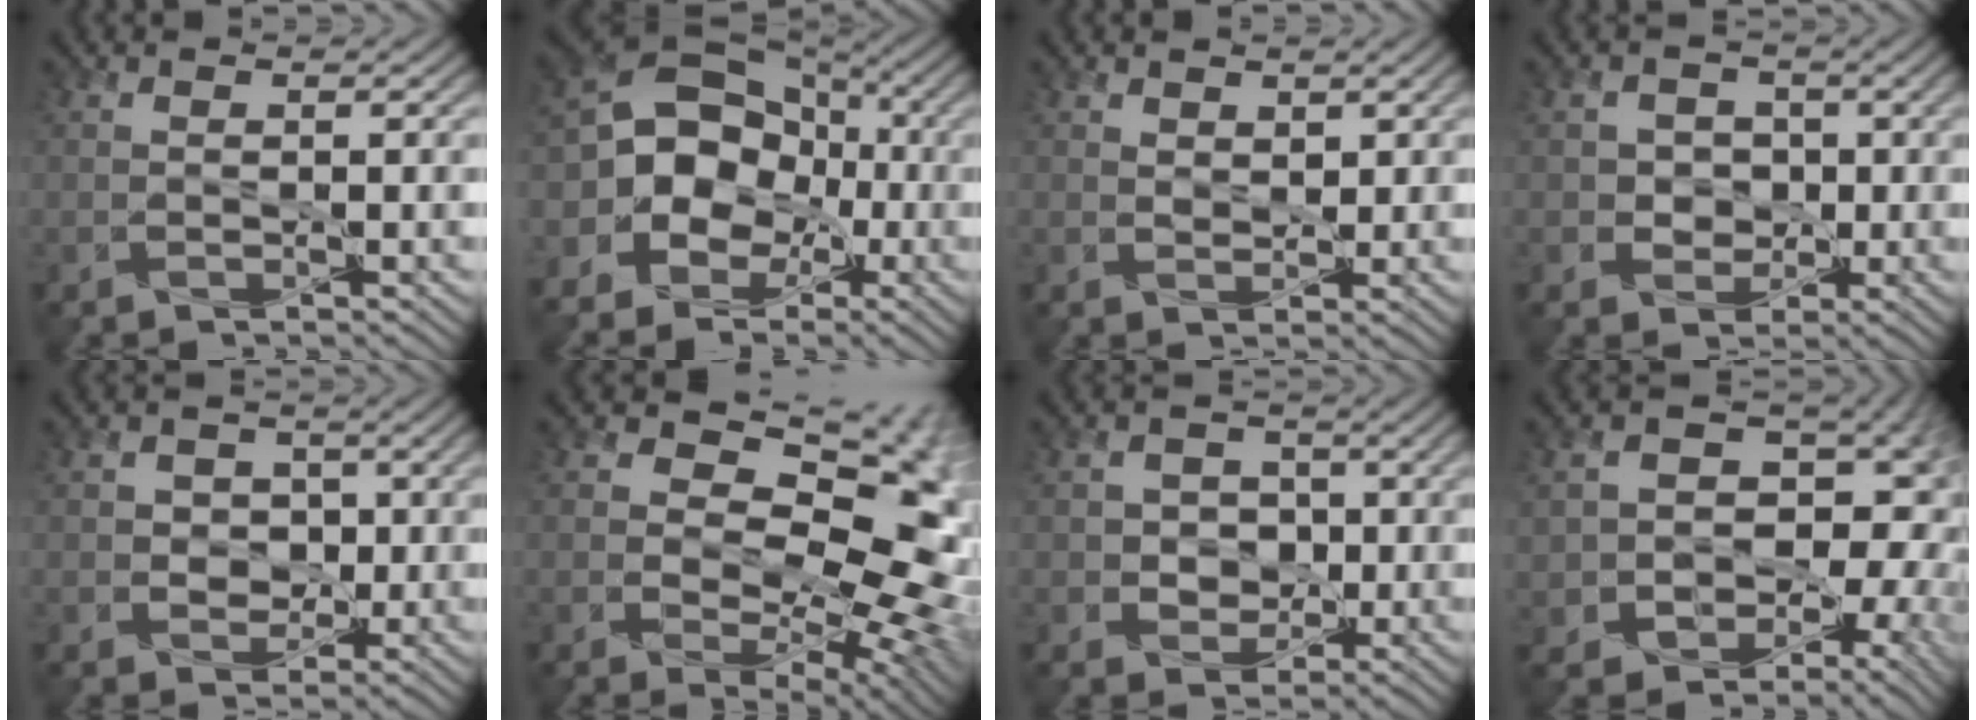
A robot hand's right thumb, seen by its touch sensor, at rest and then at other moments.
{"total": 15.4, "force": [-1.8, 12.5, 8.8], "torque": [-0.199, 0.009, -0.058]}
{"total": 2.1, "force": [1.0, 1.3, 1.2], "torque": [-0.033, -0.004, 0.015]}
{"total": 4.4, "force": [0.2, 4.0, 1.7], "torque": [-0.037, 0.006, 0.000]}
{"total": 4.0, "force": [0.3, 3.5, 2.0], "torque": [-0.039, 0.002, -0.002]}
{"total": 14.8, "force": [2.5, 9.5, 11.1], "torque": [-0.135, 0.018, 0.038]}
{"total": 4.8, "force": [0.0, 4.3, 2.1], "torque": [-0.042, 0.007, -0.007]}
{"total": 14.4, "force": [-1.1, 11.5, 8.6], "torque": [-0.134, -0.020, -0.003]}